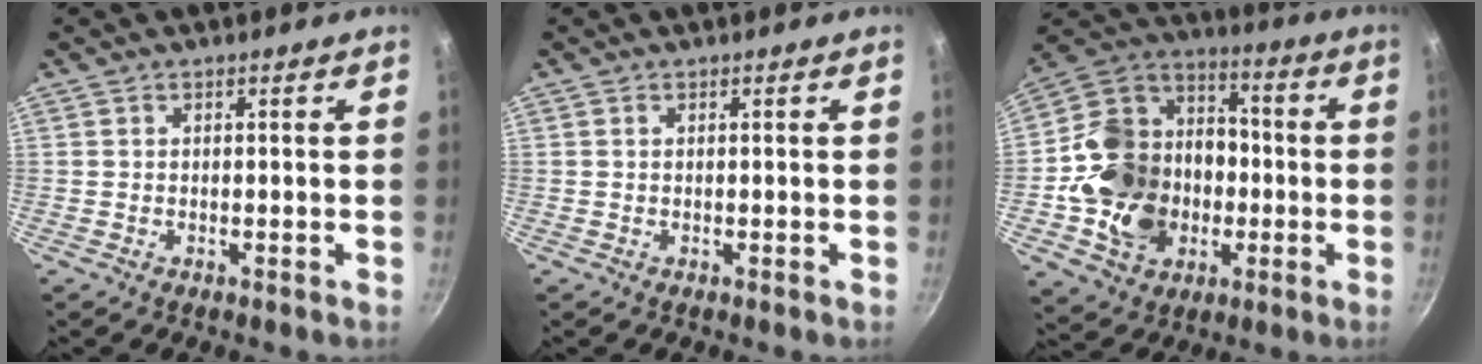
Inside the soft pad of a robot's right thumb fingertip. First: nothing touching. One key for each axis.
{"total": 0.0}
{"total": 21.6, "fx": -4.0, "fy": 17.0, "fz": 12.6, "tx": -0.187, "ty": 0.037, "tz": -0.063}